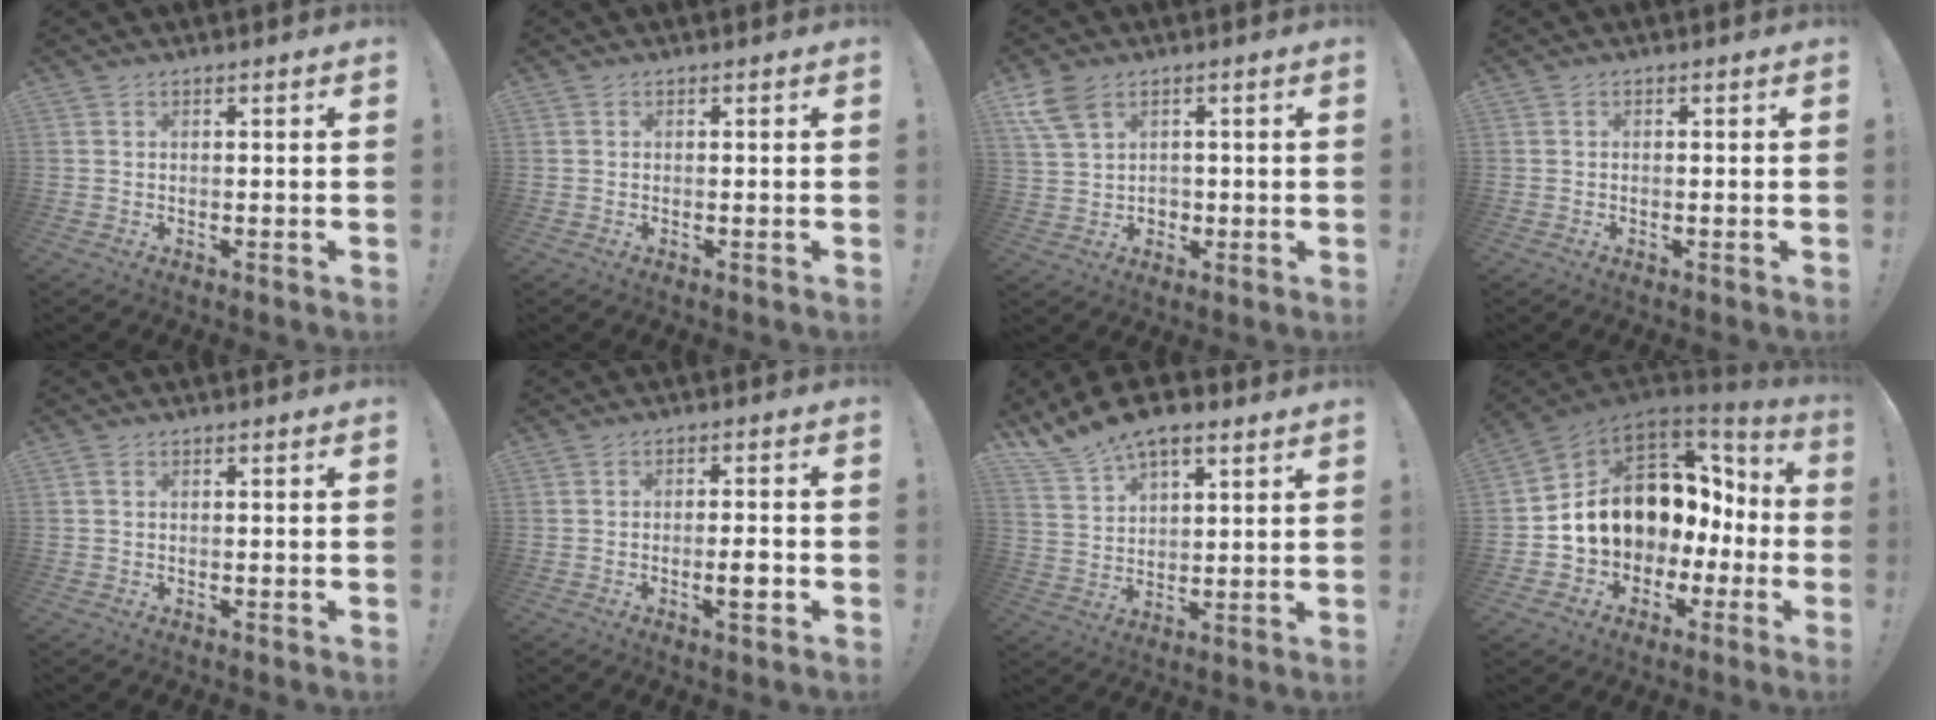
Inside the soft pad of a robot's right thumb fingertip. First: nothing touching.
{"total": 0.0}
{"total": 9.2, "force": [4.0, 6.7, 4.9], "torque": [-0.112, -0.008, 0.079]}
{"total": 0.0}
{"total": 0.6, "force": [0.0, 0.1, 0.6], "torque": [-0.015, 0.002, 0.001]}
{"total": 5.3, "force": [-1.9, 1.0, 4.8], "torque": [-0.059, -0.003, -0.034]}
{"total": 9.8, "force": [8.1, 3.7, 4.1], "torque": [-0.094, -0.043, 0.156]}
{"total": 15.4, "force": [3.5, 12.0, 9.0], "torque": [-0.122, -0.024, 0.100]}